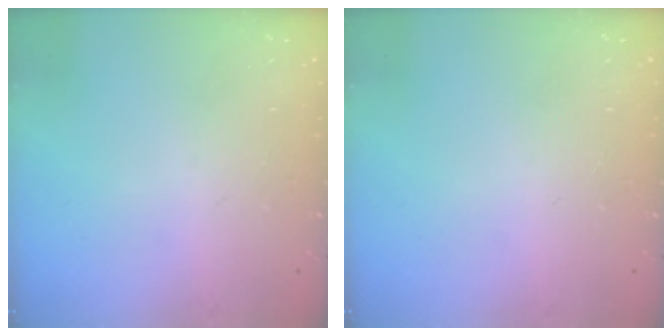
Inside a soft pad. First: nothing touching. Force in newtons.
{"total": 0.0}